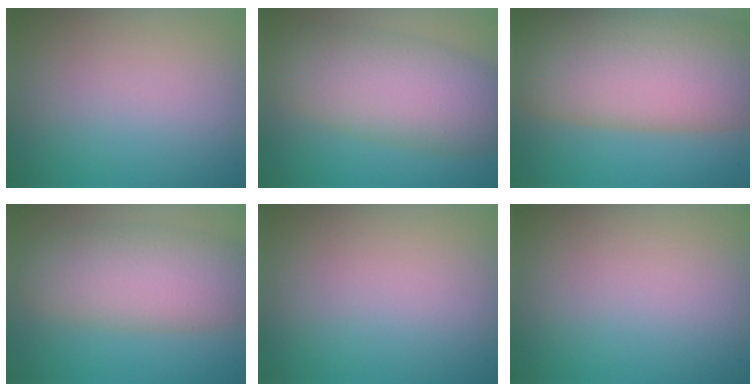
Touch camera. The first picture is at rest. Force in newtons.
{"total": 7.6, "press": 7.6, "slide": 0.6}
{"total": 13.1, "press": 13.1, "slide": 0.5}
{"total": 7.0, "press": 7.0, "slide": 0.4}
{"total": 0.0}
{"total": 0.0}